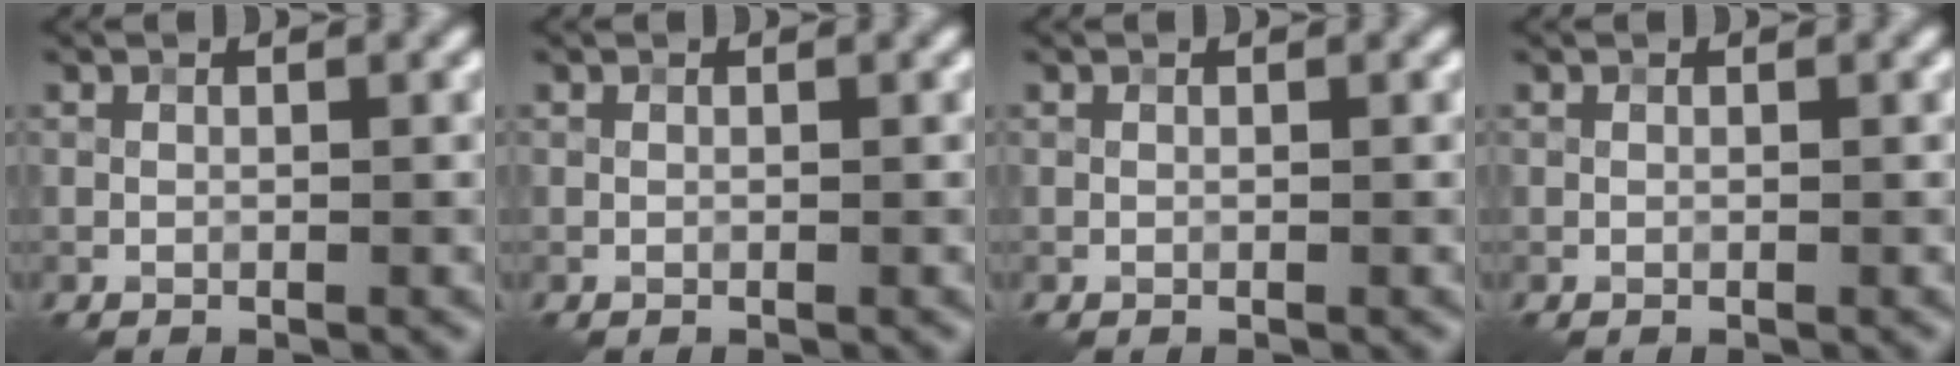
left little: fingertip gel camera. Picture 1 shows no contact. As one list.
[{"total": 0.0}, {"total": 0.0}, {"total": 0.0}]